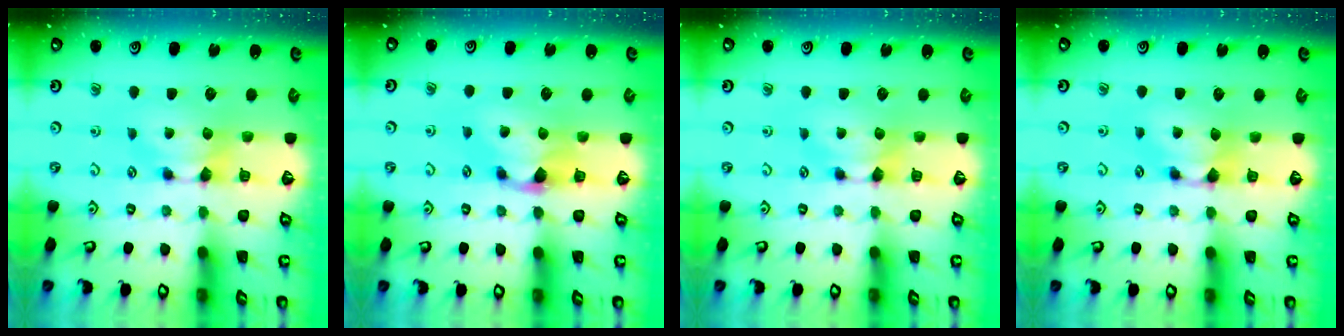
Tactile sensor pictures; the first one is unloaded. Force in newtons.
{"total": 1.1, "press": 0.6, "slide": 0.9}
{"total": 0.0}
{"total": 0.9, "press": 0.5, "slide": 0.8}